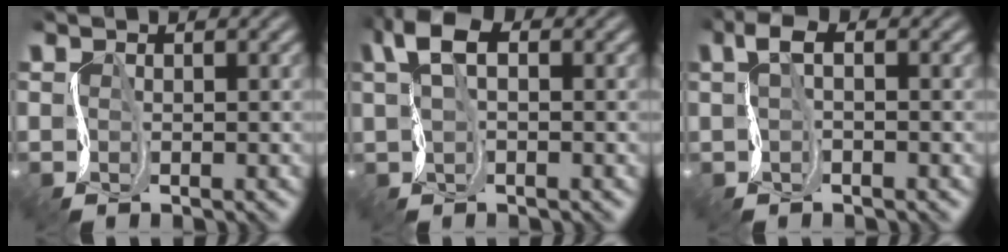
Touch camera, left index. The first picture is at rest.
{"total": 4.6, "force": [0.7, 2.8, 3.7], "torque": [-0.084, 0.010, 0.005]}
{"total": 2.4, "force": [-0.1, 1.2, 2.1], "torque": [-0.050, 0.003, -0.006]}